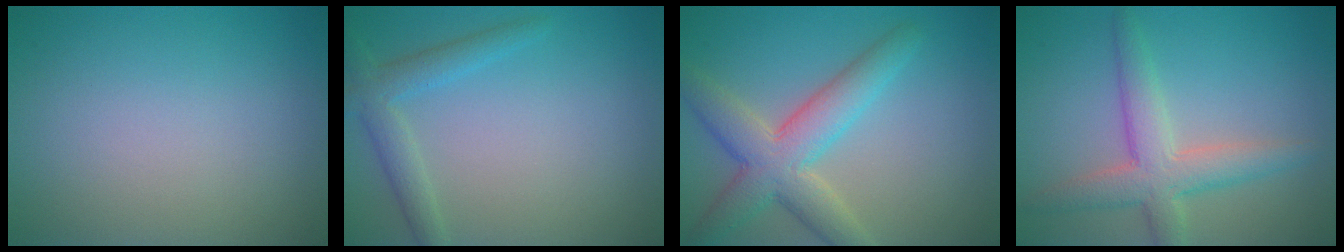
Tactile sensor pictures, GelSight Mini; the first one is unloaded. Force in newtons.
{"total": 2.7, "press": 2.7, "slide": 0.1}
{"total": 6.0, "press": 6.0, "slide": 0.2}
{"total": 4.6, "press": 4.6, "slide": 0.4}